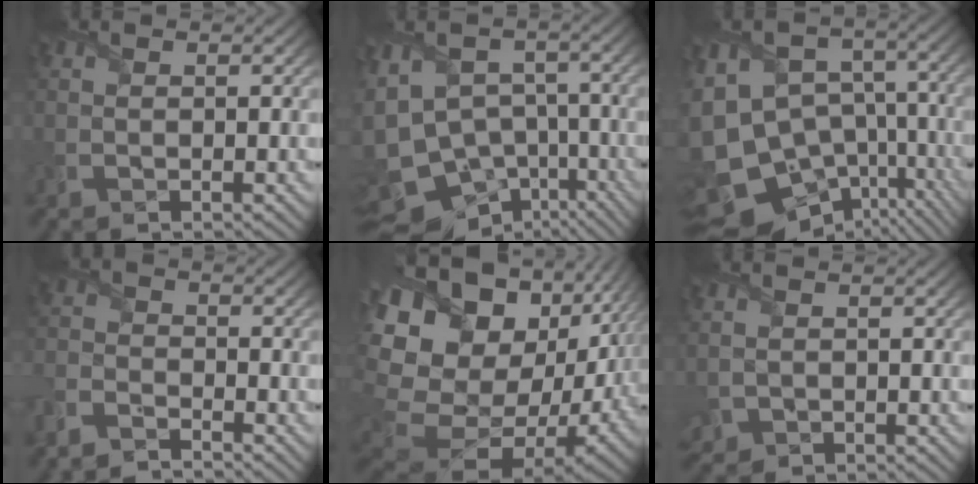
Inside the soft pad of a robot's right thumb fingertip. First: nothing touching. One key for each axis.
{"total": 11.6, "fx": -3.8, "fy": 8.4, "fz": 7.0, "tx": -0.195, "ty": -0.006, "tz": -0.030}
{"total": 16.1, "fx": -5.4, "fy": 12.0, "fz": 9.4, "tx": -0.240, "ty": -0.015, "tz": -0.048}
{"total": 4.1, "fx": -4.0, "fy": 0.7, "fz": 0.7, "tx": -0.017, "ty": -0.006, "tz": -0.095}
{"total": 20.6, "fx": 3.1, "fy": 14.7, "fz": 14.1, "tx": -0.323, "ty": -0.026, "tz": 0.112}
{"total": 1.6, "fx": 0.1, "fy": 1.5, "fz": 0.6, "tx": -0.032, "ty": -0.006, "tz": 0.004}